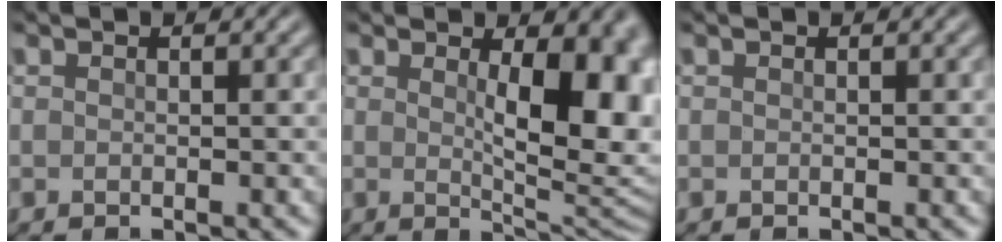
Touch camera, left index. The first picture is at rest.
{"total": 9.2, "force": [1.6, 3.2, 8.5], "torque": [-0.094, -0.002, 0.026]}
{"total": 0.0}